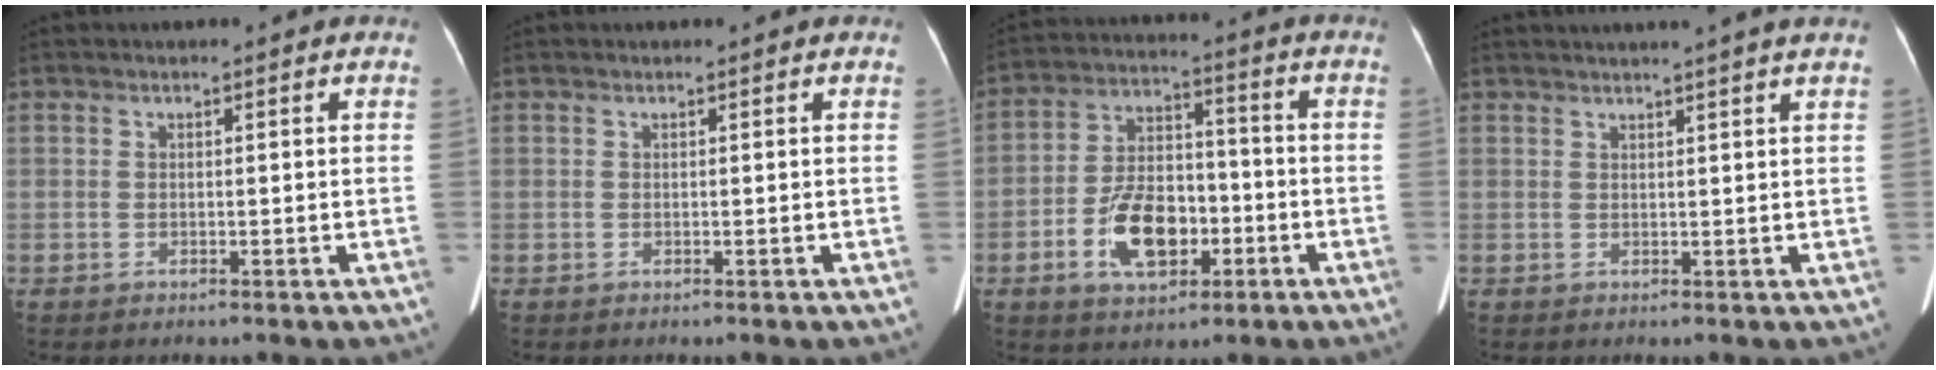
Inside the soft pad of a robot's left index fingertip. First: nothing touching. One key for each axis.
{"total": 0.0}
{"total": 11.2, "fx": -4.1, "fy": 6.0, "fz": 8.5, "tx": -0.172, "ty": 0.015, "tz": -0.067}
{"total": 5.5, "fx": 4.8, "fy": -1.2, "fz": 2.6, "tx": -0.032, "ty": 0.017, "tz": 0.053}